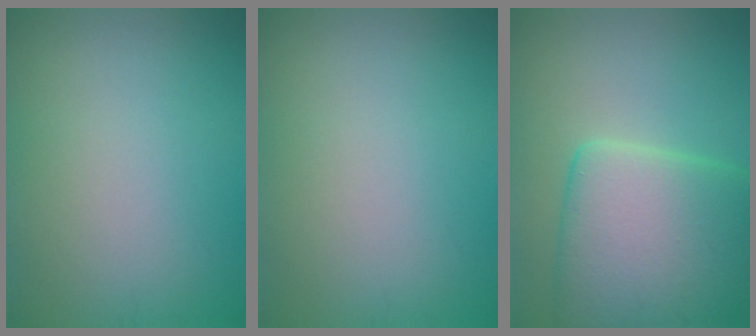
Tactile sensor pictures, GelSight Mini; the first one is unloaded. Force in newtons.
{"total": 0.0}
{"total": 10.3, "press": 10.2, "slide": 0.5}